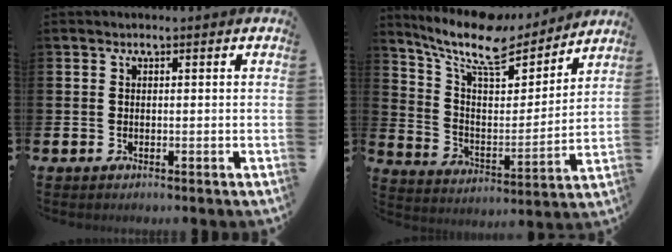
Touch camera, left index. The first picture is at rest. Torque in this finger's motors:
{"motor_torque": [1.10, -1.04, 0.92, 0.21]}